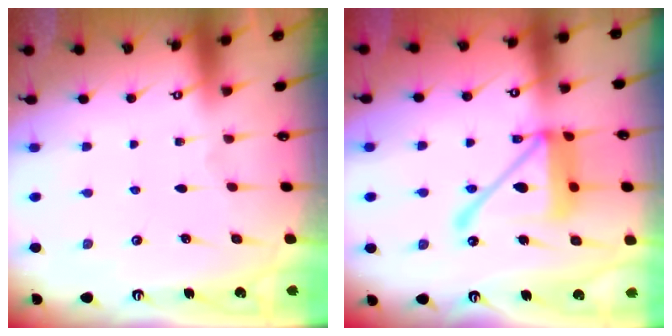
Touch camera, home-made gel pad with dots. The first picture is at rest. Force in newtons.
{"total": 17.2, "press": 17.1, "slide": 1.8}